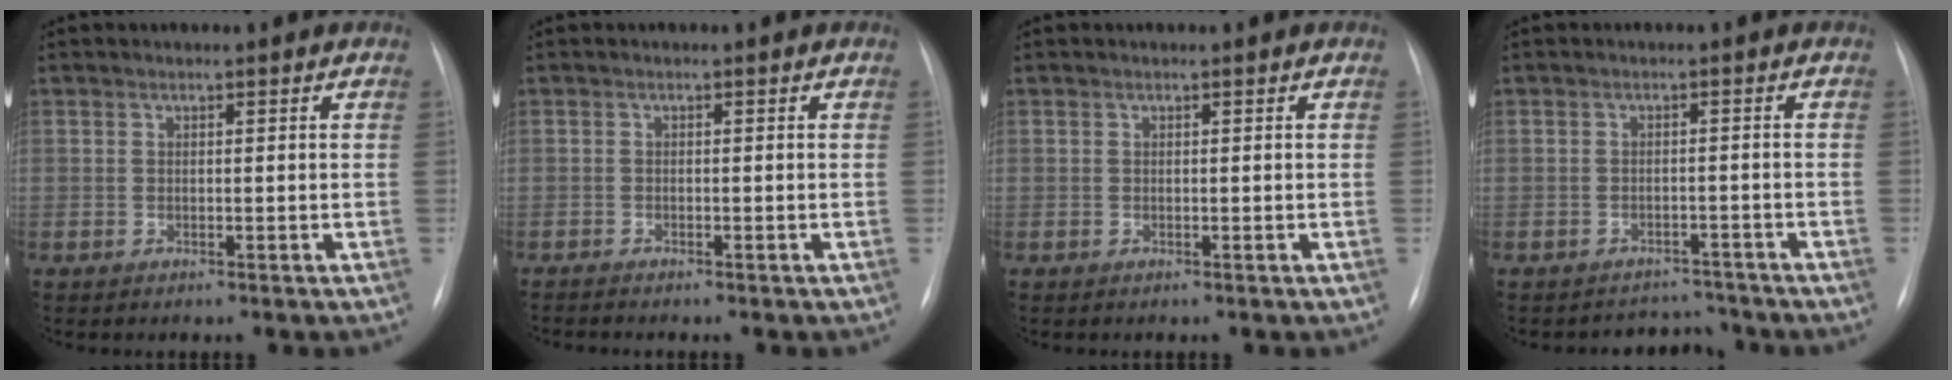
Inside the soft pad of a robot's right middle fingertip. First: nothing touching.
{"total": 1.4, "force": [-1.3, 0.2, 0.6], "torque": [-0.013, -0.005, -0.016]}
{"total": 0.0}
{"total": 3.7, "force": [-3.4, 0.9, -1.2], "torque": [0.016, 0.015, -0.044]}